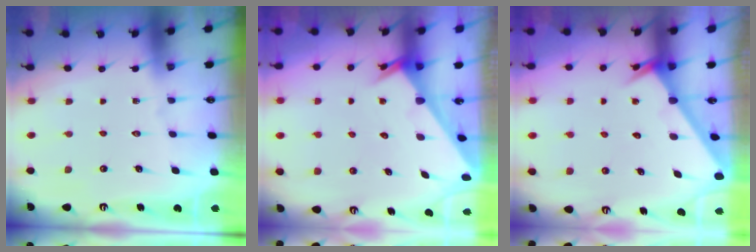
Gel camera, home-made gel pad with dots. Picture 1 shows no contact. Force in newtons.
{"total": 2.1, "press": 2.1, "slide": 0.2}
{"total": 2.6, "press": 2.6, "slide": 0.0}